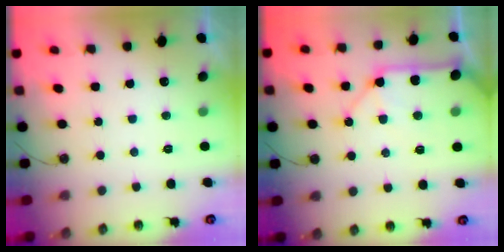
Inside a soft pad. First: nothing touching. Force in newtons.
{"total": 11.6, "press": 11.4, "slide": 1.9}